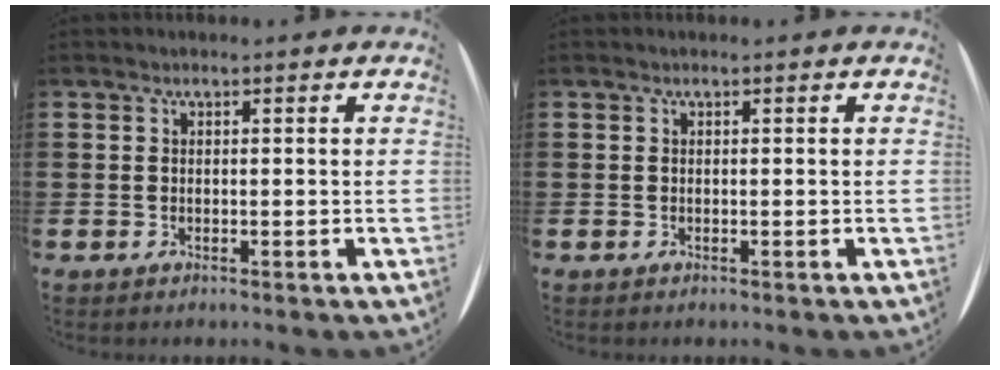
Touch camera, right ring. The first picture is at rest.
{"total": 0.0}